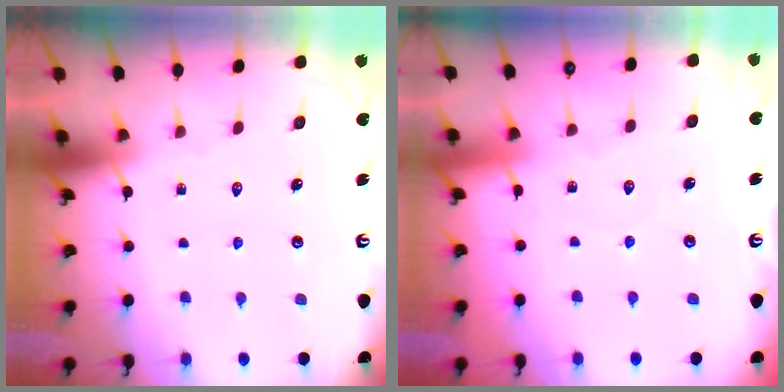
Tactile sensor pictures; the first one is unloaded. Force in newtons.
{"total": 3.6, "press": 3.5, "slide": 0.5}